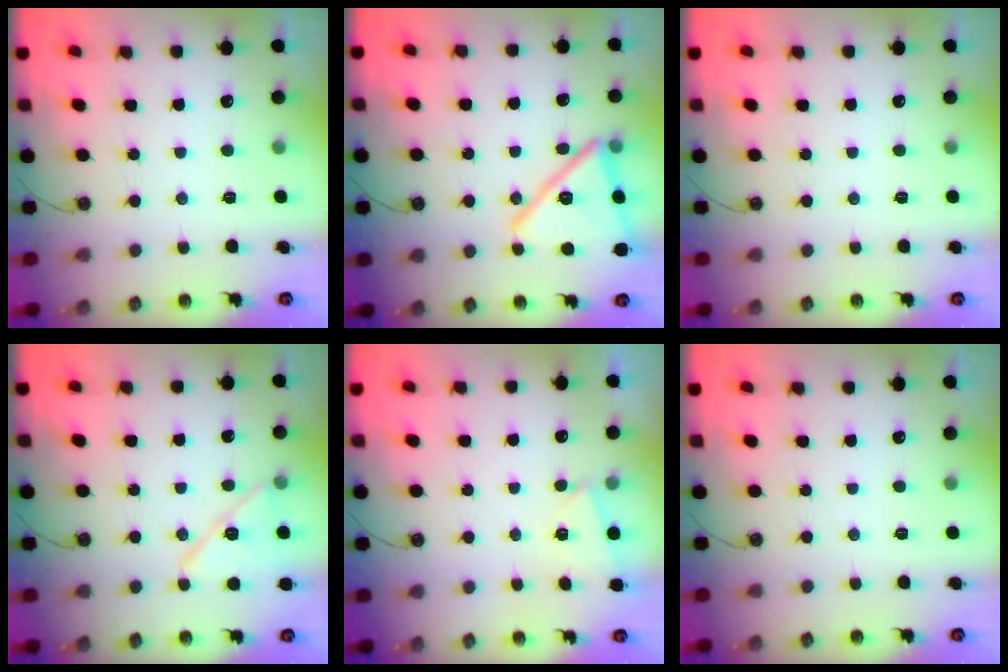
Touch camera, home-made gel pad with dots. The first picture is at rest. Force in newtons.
{"total": 20.3, "press": 20.2, "slide": 2.3}
{"total": 0.0}
{"total": 12.3, "press": 12.2, "slide": 1.3}
{"total": 2.8, "press": 1.6, "slide": 2.3}
{"total": 0.0}